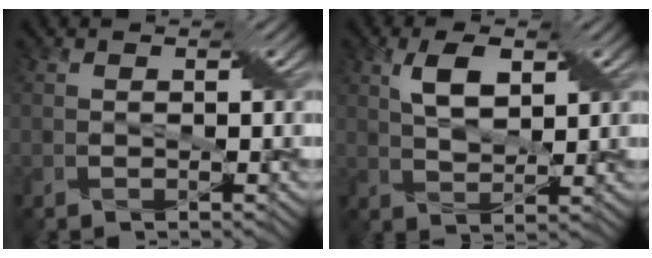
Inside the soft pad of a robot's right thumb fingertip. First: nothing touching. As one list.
[{"total": 4.5, "force": [2.3, 1.8, 3.4], "torque": [-0.070, 0.005, 0.042]}]